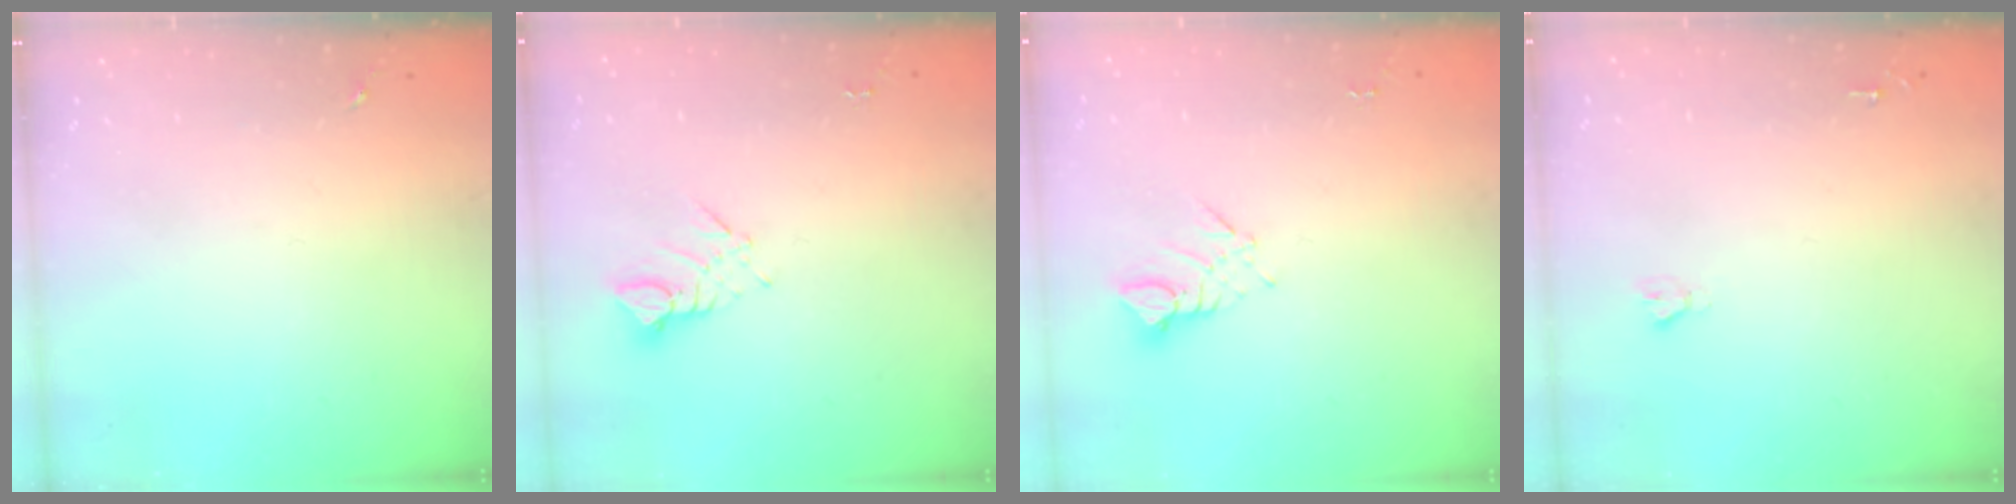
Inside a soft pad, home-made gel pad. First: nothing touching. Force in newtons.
{"total": 3.8, "press": 3.8, "slide": 0.2}
{"total": 3.8, "press": 3.8, "slide": 0.2}
{"total": 1.9, "press": 1.9, "slide": 0.2}